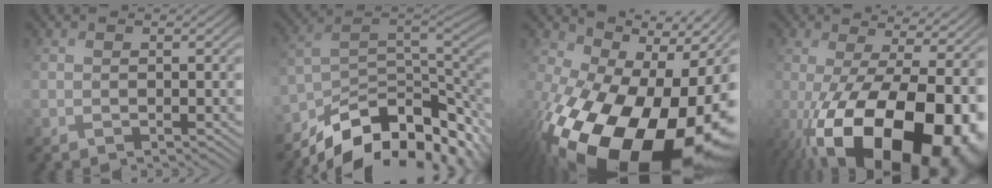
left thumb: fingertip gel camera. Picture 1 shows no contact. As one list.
[{"total": 13.5, "force": [-9.0, 6.7, 7.4], "torque": [-0.157, -0.012, -0.135]}, {"total": 21.3, "force": [-6.9, 14.0, 14.4], "torque": [-0.288, -0.071, -0.074]}, {"total": 19.5, "force": [-6.6, 9.0, 16.0], "torque": [-0.262, -0.037, -0.078]}]